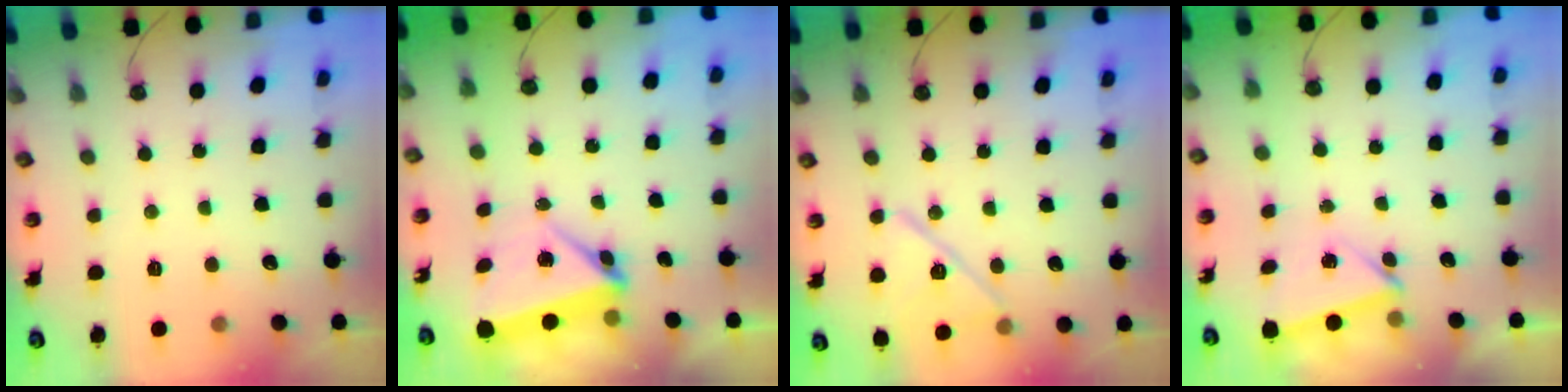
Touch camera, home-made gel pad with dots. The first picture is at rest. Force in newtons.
{"total": 5.8, "press": 5.4, "slide": 2.1}
{"total": 13.5, "press": 13.5, "slide": 0.4}
{"total": 3.9, "press": 3.2, "slide": 2.2}